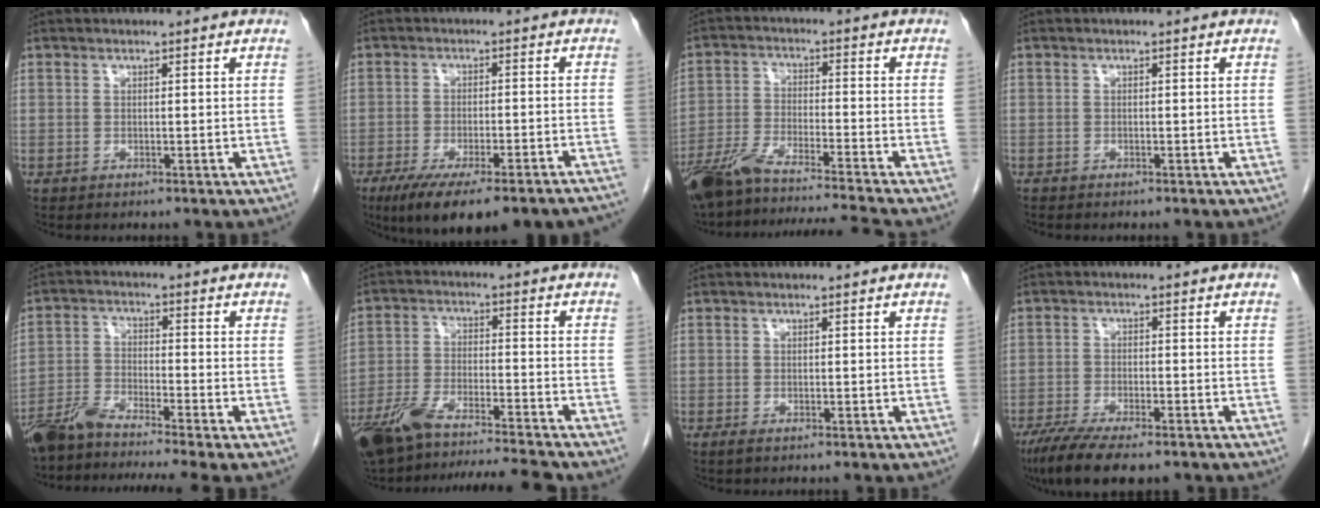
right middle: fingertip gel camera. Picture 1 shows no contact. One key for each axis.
{"total": 18.3, "fx": -14.7, "fy": 3.3, "fz": 10.4, "tx": -0.121, "ty": -0.014, "tz": -0.200}
{"total": 14.7, "fx": -13.2, "fy": -1.5, "fz": 6.3, "tx": -0.111, "ty": -0.011, "tz": -0.222}
{"total": 0.6, "fx": -0.5, "fy": 0.2, "fz": 0.2, "tx": -0.005, "ty": -0.001, "tz": -0.008}
{"total": 8.7, "fx": -7.7, "fy": -1.2, "fz": 4.0, "tx": -0.073, "ty": -0.012, "tz": -0.138}
{"total": 14.7, "fx": -13.0, "fy": 0.6, "fz": 6.9, "tx": -0.136, "ty": -0.002, "tz": -0.220}
{"total": 0.6, "fx": -0.4, "fy": 0.1, "fz": 0.5, "tx": -0.011, "ty": -0.003, "tz": -0.005}
{"total": 10.7, "fx": -8.1, "fy": 2.7, "fz": 6.5, "tx": -0.104, "ty": -0.019, "tz": -0.129}